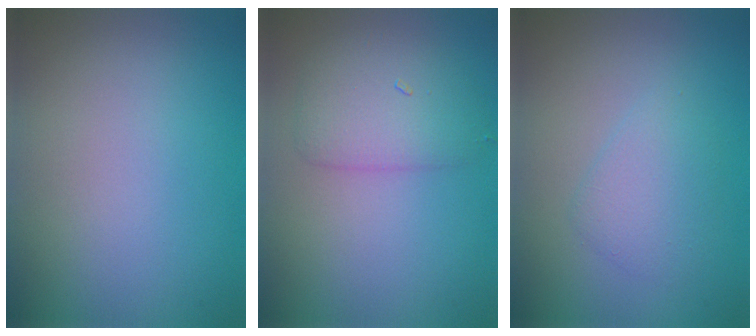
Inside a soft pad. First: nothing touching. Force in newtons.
{"total": 3.4, "press": 3.4, "slide": 0.2}
{"total": 2.2, "press": 2.2, "slide": 0.0}